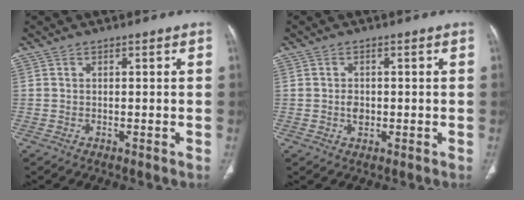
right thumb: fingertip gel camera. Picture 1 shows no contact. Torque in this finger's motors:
{"motor_torque": [0.59, 0.34, 0.38, -0.06, -0.01]}